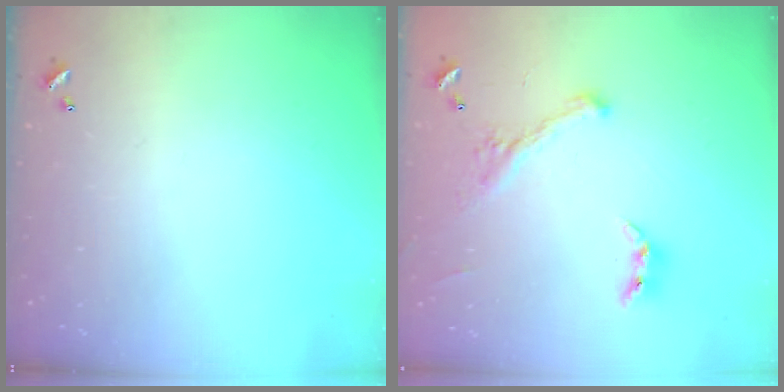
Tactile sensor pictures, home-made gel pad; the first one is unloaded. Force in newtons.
{"total": 1.1, "press": 0.6, "slide": 0.9}